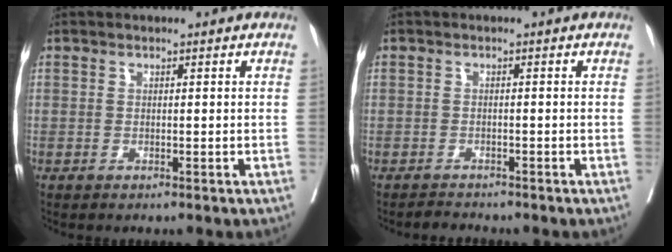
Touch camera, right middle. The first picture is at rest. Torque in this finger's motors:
{"motor_torque": [0.12, -0.30, -0.26, -0.10]}